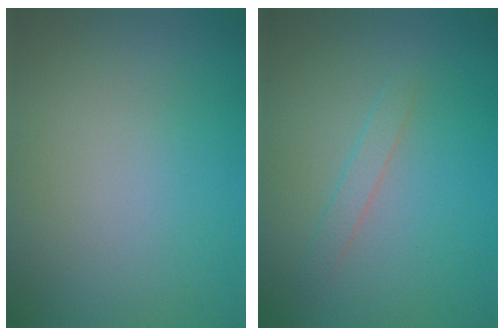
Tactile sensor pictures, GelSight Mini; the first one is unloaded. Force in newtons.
{"total": 1.2, "press": 1.2, "slide": 0.1}